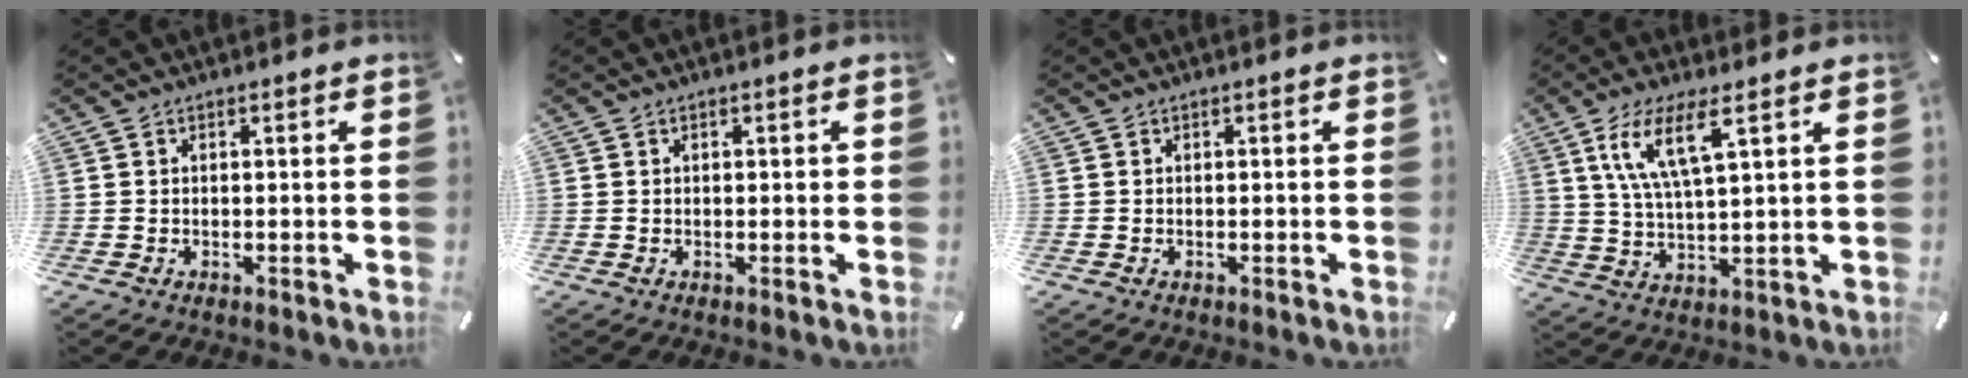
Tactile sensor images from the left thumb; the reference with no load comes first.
{"total": 0.8, "force": [0.2, 0.5, 0.6], "torque": [-0.011, 0.004, 0.002]}
{"total": 0.0}
{"total": 10.7, "force": [5.5, 2.8, 8.7], "torque": [-0.189, -0.001, 0.097]}